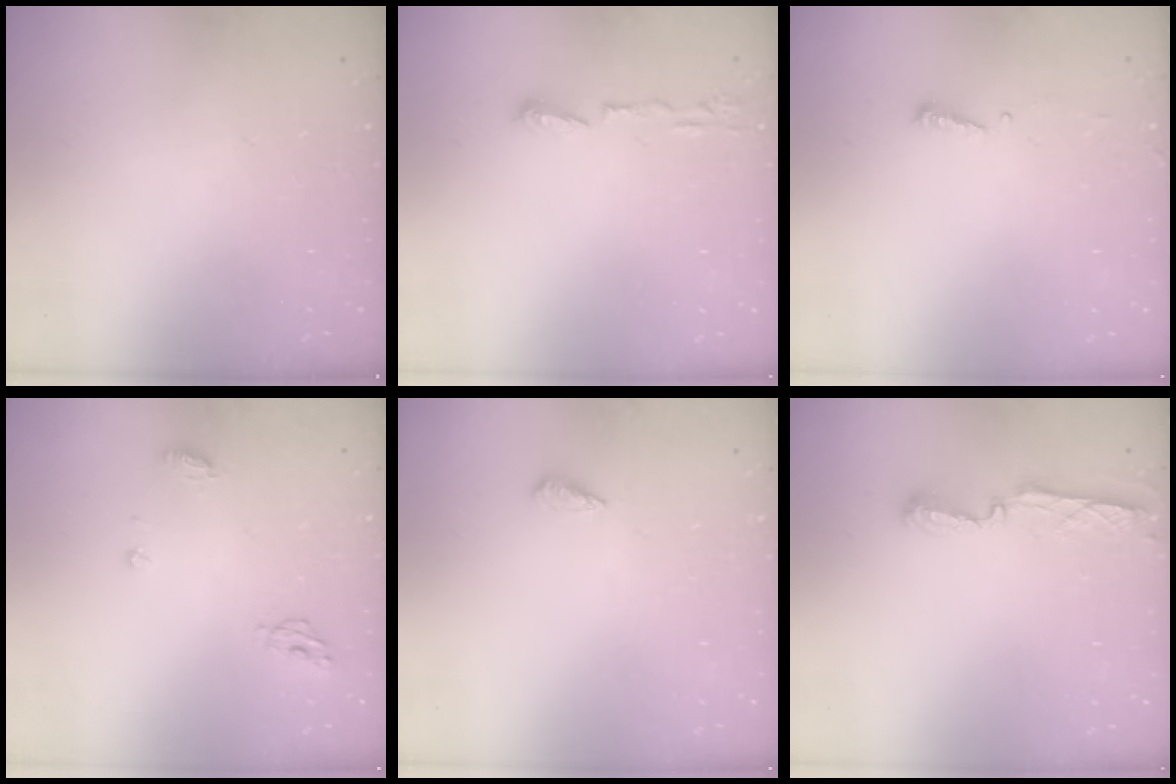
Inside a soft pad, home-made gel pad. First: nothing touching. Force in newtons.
{"total": 6.0, "press": 5.8, "slide": 1.2}
{"total": 3.9, "press": 3.9, "slide": 0.4}
{"total": 6.0, "press": 6.0, "slide": 0.7}
{"total": 3.6, "press": 3.4, "slide": 1.2}
{"total": 5.6, "press": 5.5, "slide": 0.6}